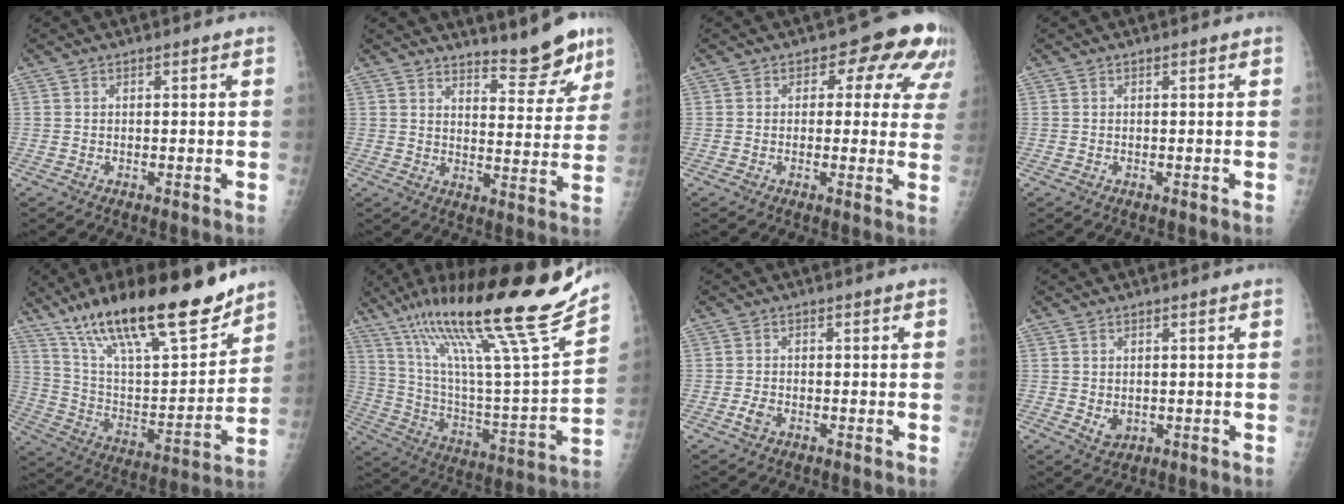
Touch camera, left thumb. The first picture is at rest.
{"total": 10.0, "force": [8.5, 2.4, 4.6], "torque": [-0.040, -0.068, 0.121]}
{"total": 9.8, "force": [4.5, 6.1, 6.3], "torque": [-0.015, -0.009, 0.031]}
{"total": 0.0}
{"total": 26.1, "force": [18.6, 6.9, 16.9], "torque": [-0.253, -0.070, 0.320]}
{"total": 29.9, "force": [21.2, 2.9, 20.8], "torque": [-0.327, -0.068, 0.358]}
{"total": 2.0, "force": [-0.9, 1.2, 1.3], "torque": [-0.028, 0.002, -0.019]}
{"total": 2.6, "force": [-0.1, 2.0, 1.7], "torque": [-0.019, -0.004, 0.008]}